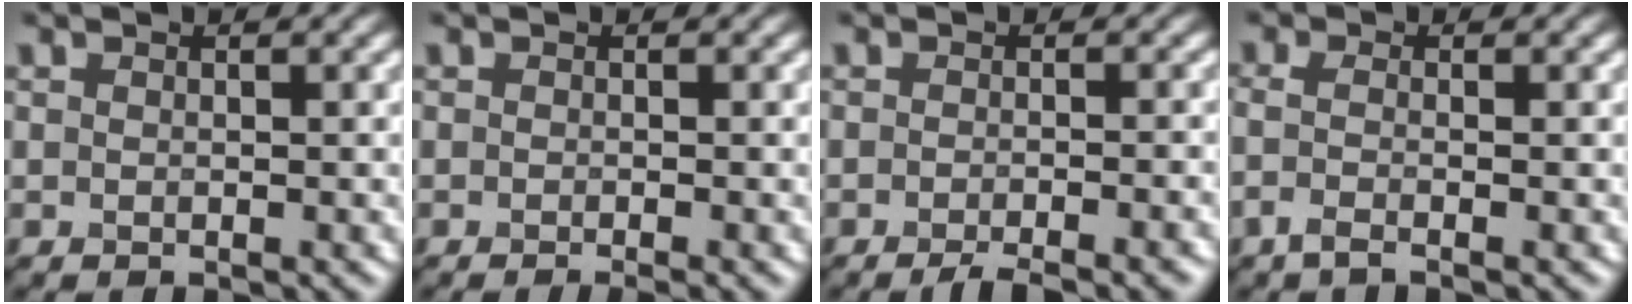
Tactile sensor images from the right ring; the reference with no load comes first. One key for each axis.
{"total": 1.6, "fx": -0.7, "fy": 0.4, "fz": 1.4, "tx": -0.011, "ty": -0.007, "tz": -0.012}
{"total": 4.2, "fx": -2.9, "fy": 0.8, "fz": 2.9, "tx": -0.036, "ty": 0.000, "tz": -0.048}
{"total": 1.7, "fx": -0.8, "fy": 0.5, "fz": 1.5, "tx": -0.034, "ty": -0.009, "tz": -0.024}